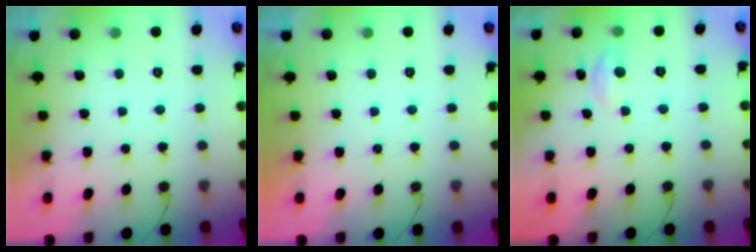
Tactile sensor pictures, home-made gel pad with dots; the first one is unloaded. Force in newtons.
{"total": 0.0}
{"total": 5.2, "press": 5.2, "slide": 0.5}